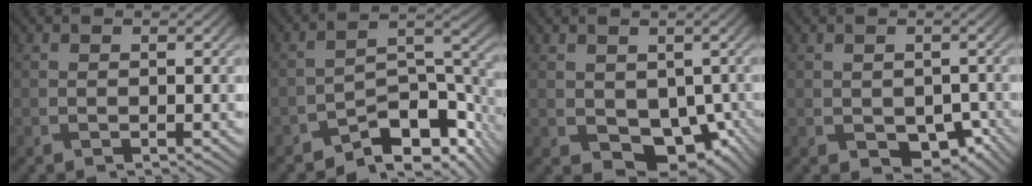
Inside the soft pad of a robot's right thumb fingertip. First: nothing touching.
{"total": 10.9, "force": [-7.3, 4.4, 6.8], "torque": [-0.083, -0.003, -0.130]}
{"total": 7.0, "force": [-0.9, 5.1, 4.7], "torque": [-0.087, -0.037, -0.001]}
{"total": 5.2, "force": [-2.0, 3.5, 3.3], "torque": [-0.052, -0.025, -0.021]}